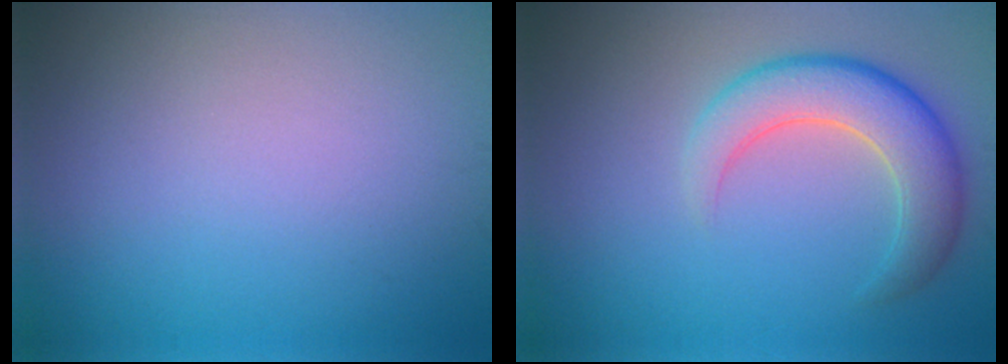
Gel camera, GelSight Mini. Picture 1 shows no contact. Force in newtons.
{"total": 5.5, "press": 5.5, "slide": 0.5}